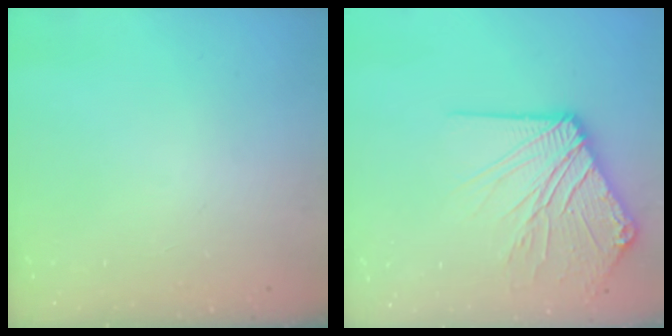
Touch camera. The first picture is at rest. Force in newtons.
{"total": 13.7, "press": 13.6, "slide": 2.1}